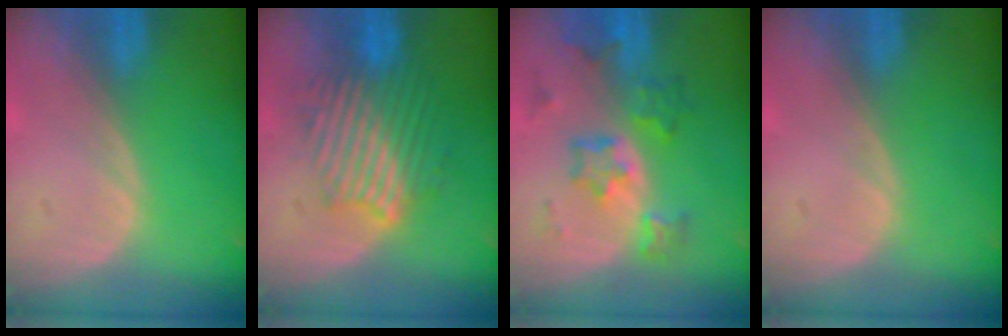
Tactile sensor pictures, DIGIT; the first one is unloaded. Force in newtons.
{"total": 8.9, "press": 8.8, "slide": 1.7}
{"total": 6.9, "press": 6.7, "slide": 1.7}
{"total": 0.0}